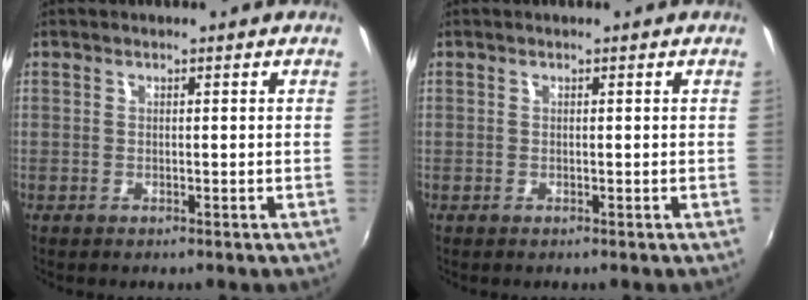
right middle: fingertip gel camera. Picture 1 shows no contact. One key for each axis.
{"total": 0.0}